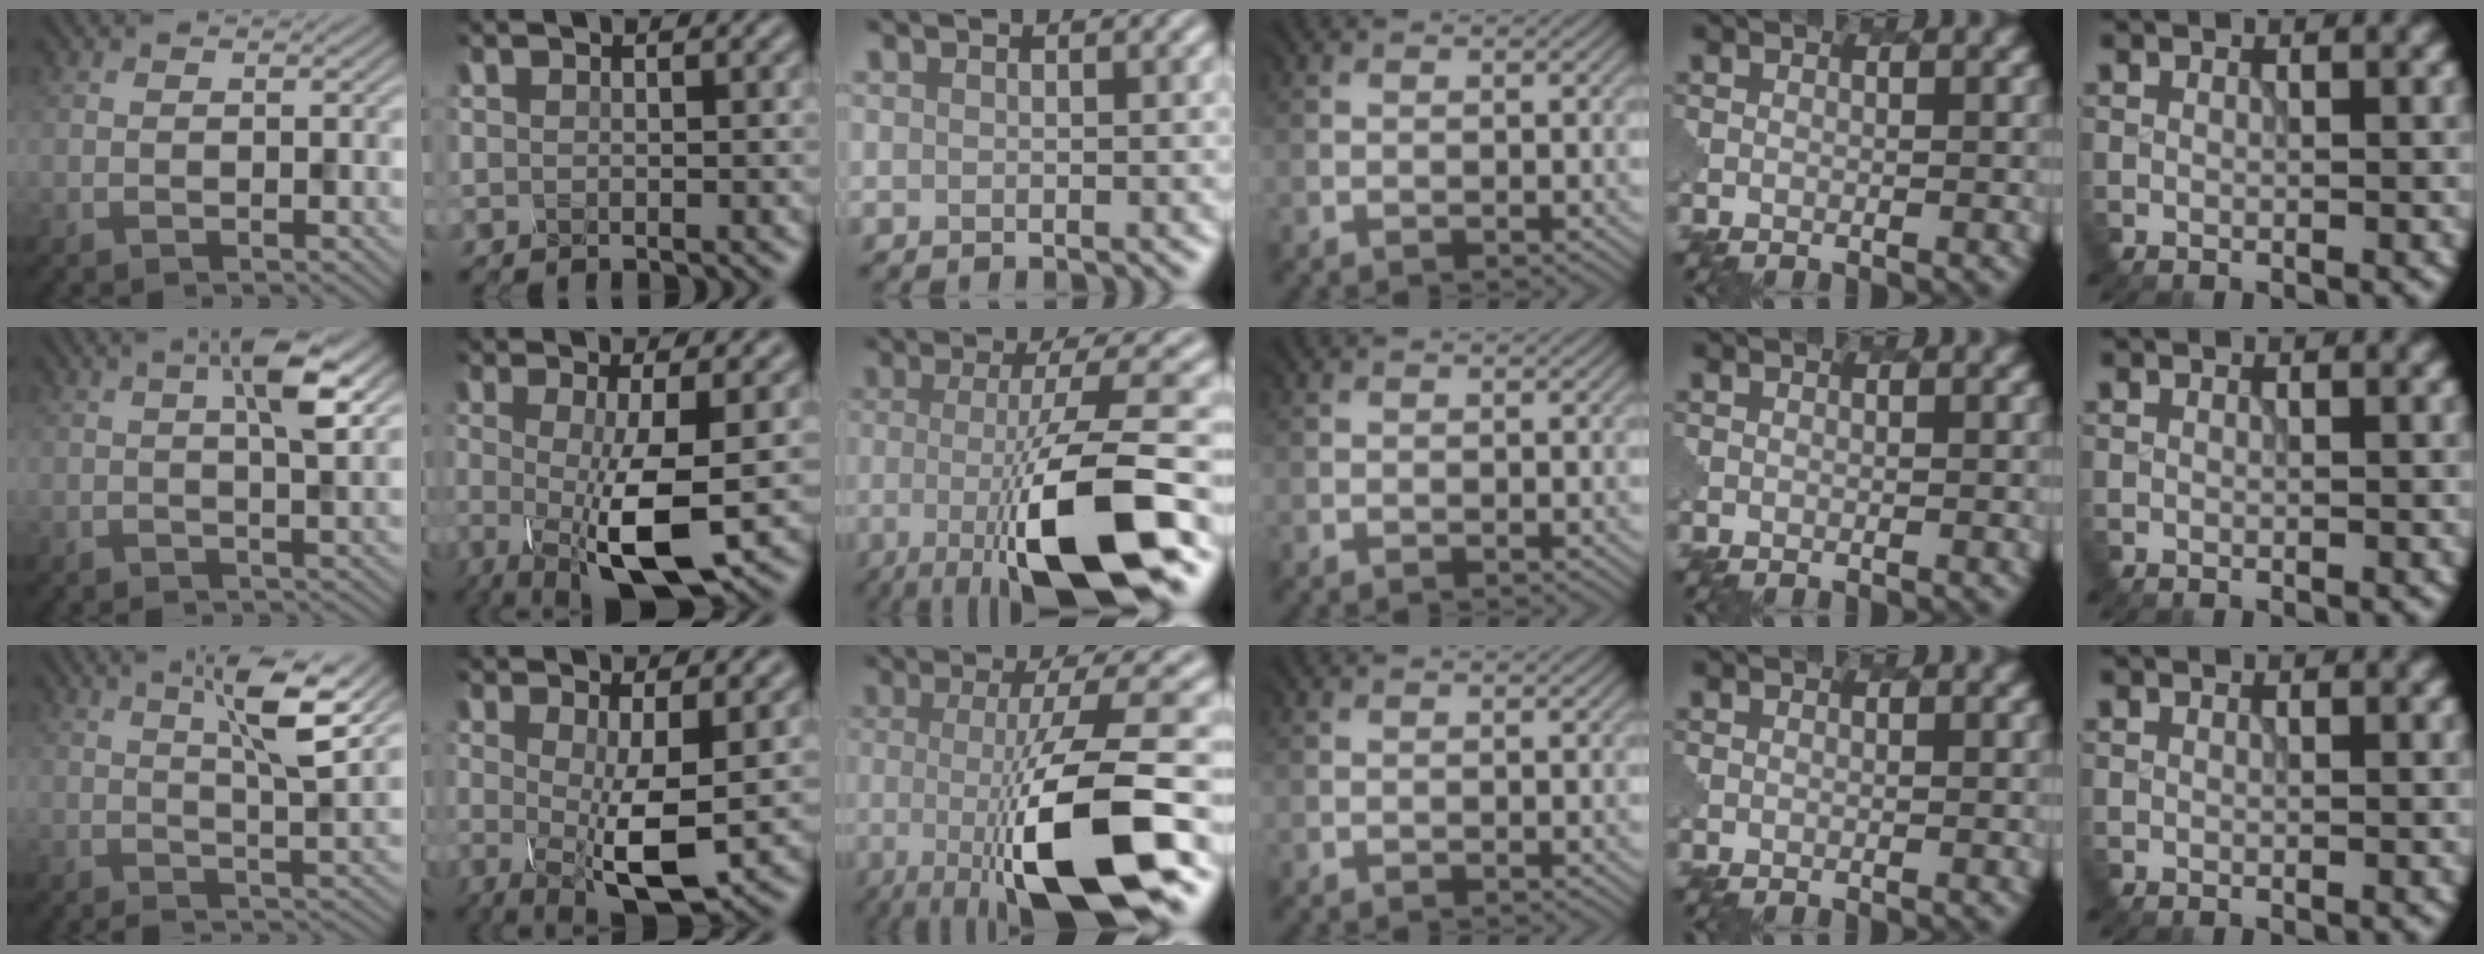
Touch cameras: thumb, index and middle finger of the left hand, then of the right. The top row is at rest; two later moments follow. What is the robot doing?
{"motion": "disassemble", "object": "battery cover"}